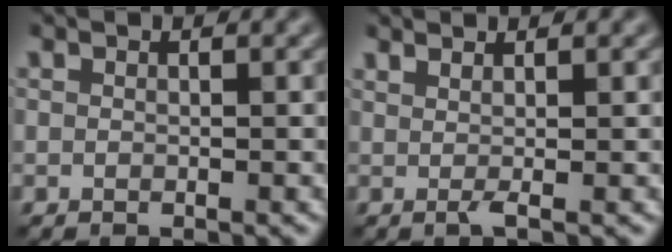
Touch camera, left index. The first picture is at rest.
{"total": 1.1, "force": [0.3, 0.2, 1.0], "torque": [-0.015, -0.005, 0.002]}